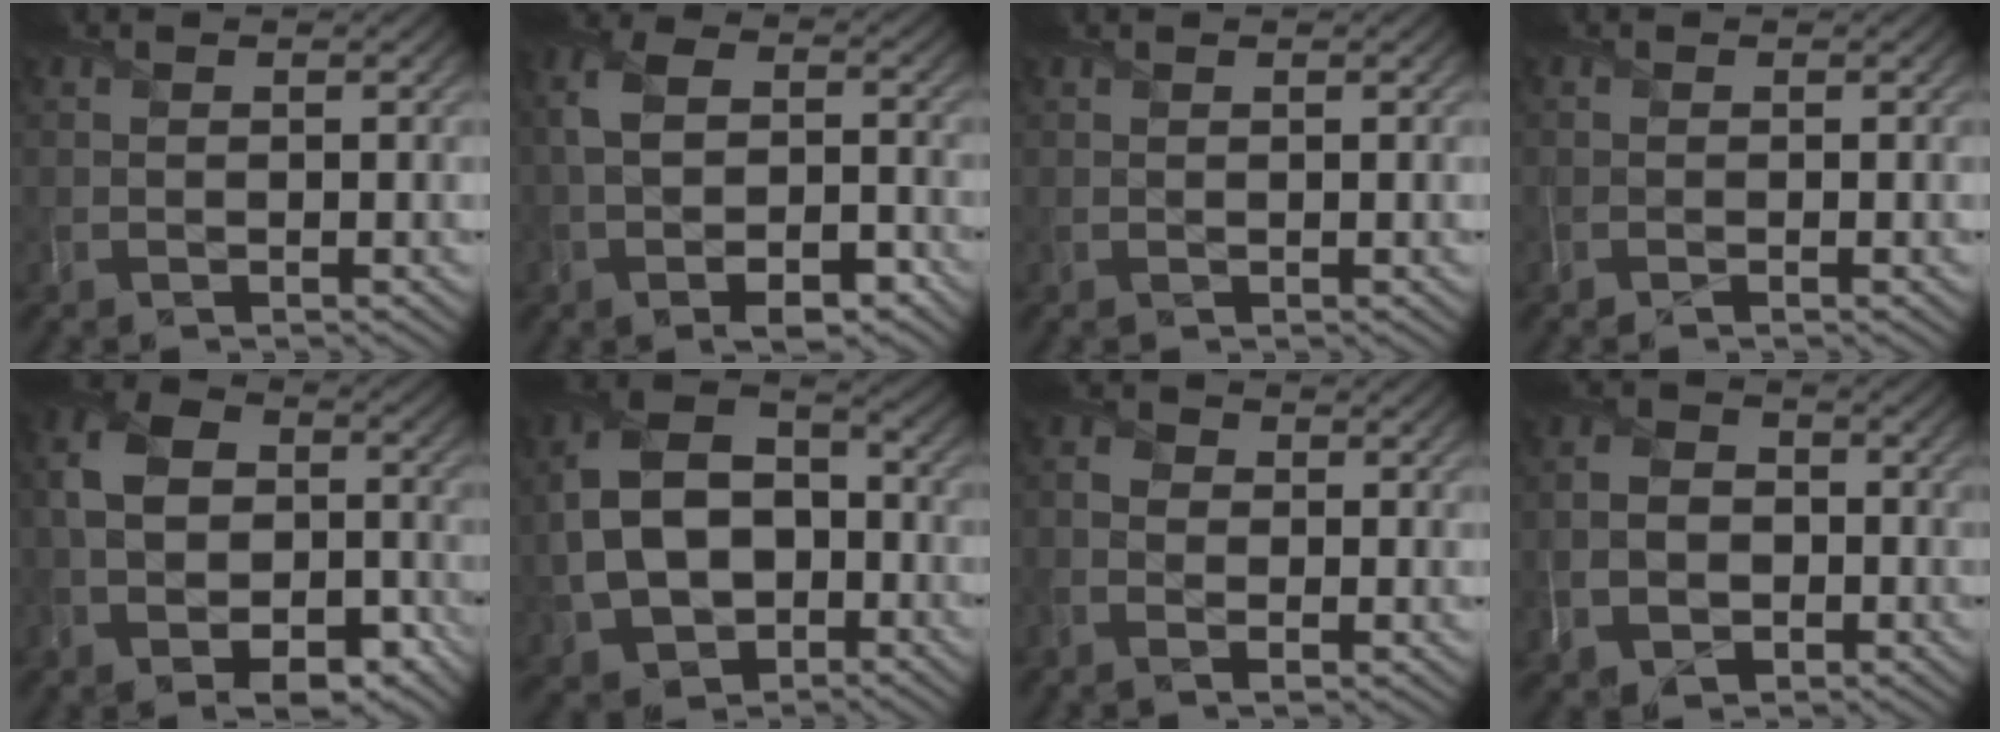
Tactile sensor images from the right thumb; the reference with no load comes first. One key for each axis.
{"total": 9.1, "fx": -2.7, "fy": 5.4, "fz": 6.8, "tx": -0.150, "ty": -0.012, "tz": -0.045}
{"total": 0.0}
{"total": 0.9, "fx": -0.7, "fy": 0.1, "fz": 0.6, "tx": -0.014, "ty": -0.003, "tz": -0.019}
{"total": 14.7, "fx": -5.2, "fy": 9.9, "fz": 9.5, "tx": -0.194, "ty": -0.037, "tz": -0.072}
{"total": 14.5, "fx": -2.6, "fy": 10.1, "fz": 10.1, "tx": -0.227, "ty": -0.017, "tz": -0.046}
{"total": 3.7, "fx": -1.4, "fy": 2.5, "fz": 2.4, "tx": -0.054, "ty": -0.006, "tz": -0.034}
{"total": 6.5, "fx": -2.4, "fy": 5.0, "fz": 3.3, "tx": -0.077, "ty": -0.017, "tz": -0.050}